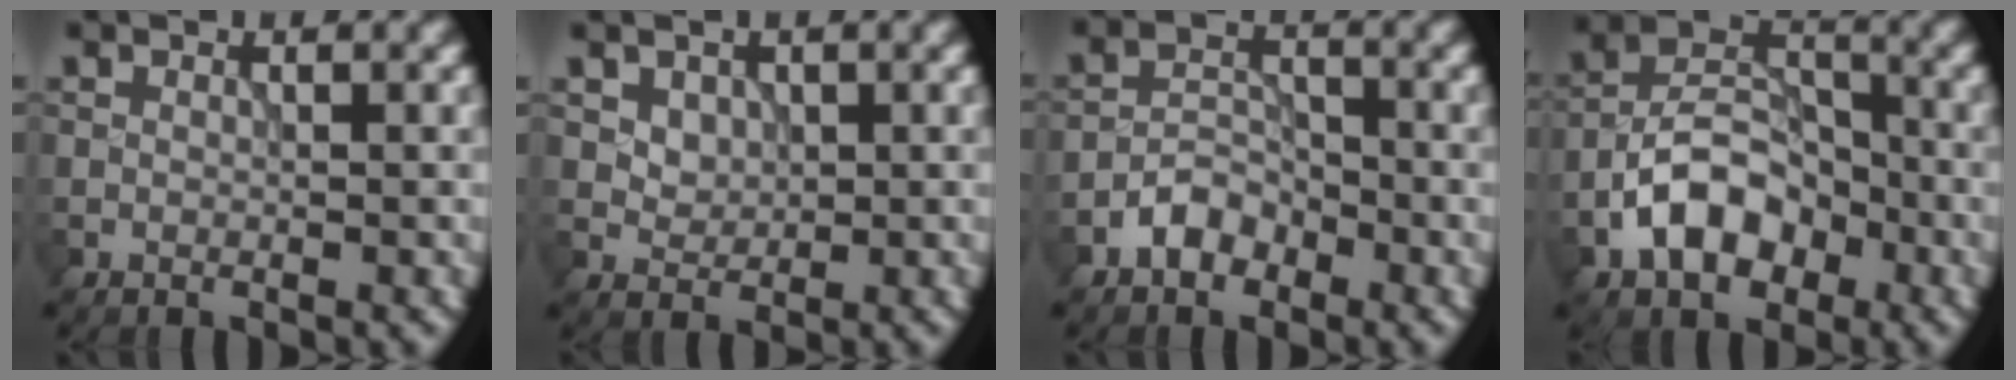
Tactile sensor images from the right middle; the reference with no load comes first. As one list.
[{"total": 2.1, "force": [1.0, 1.6, 0.9], "torque": [-0.020, -0.008, 0.037]}, {"total": 2.6, "force": [-1.7, 1.6, 1.2], "torque": [-0.016, 0.011, -0.036]}, {"total": 6.4, "force": [-2.9, 4.1, 4.0], "torque": [-0.064, 0.007, -0.059]}]